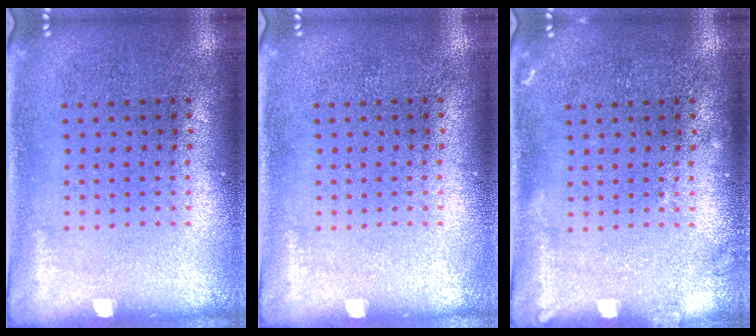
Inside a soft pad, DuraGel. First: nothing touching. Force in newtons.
{"total": 0.0}
{"total": 0.9, "press": 0.9, "slide": 0.2}